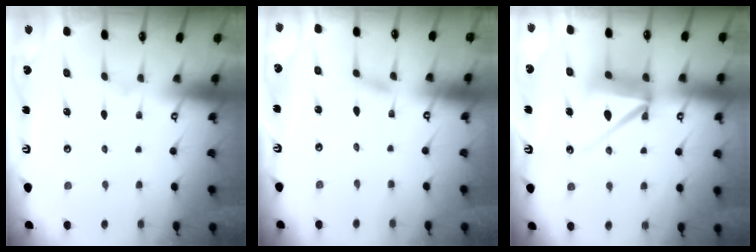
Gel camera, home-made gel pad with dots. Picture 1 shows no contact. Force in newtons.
{"total": 1.3, "press": 1.3, "slide": 0.1}
{"total": 11.5, "press": 11.4, "slide": 1.6}